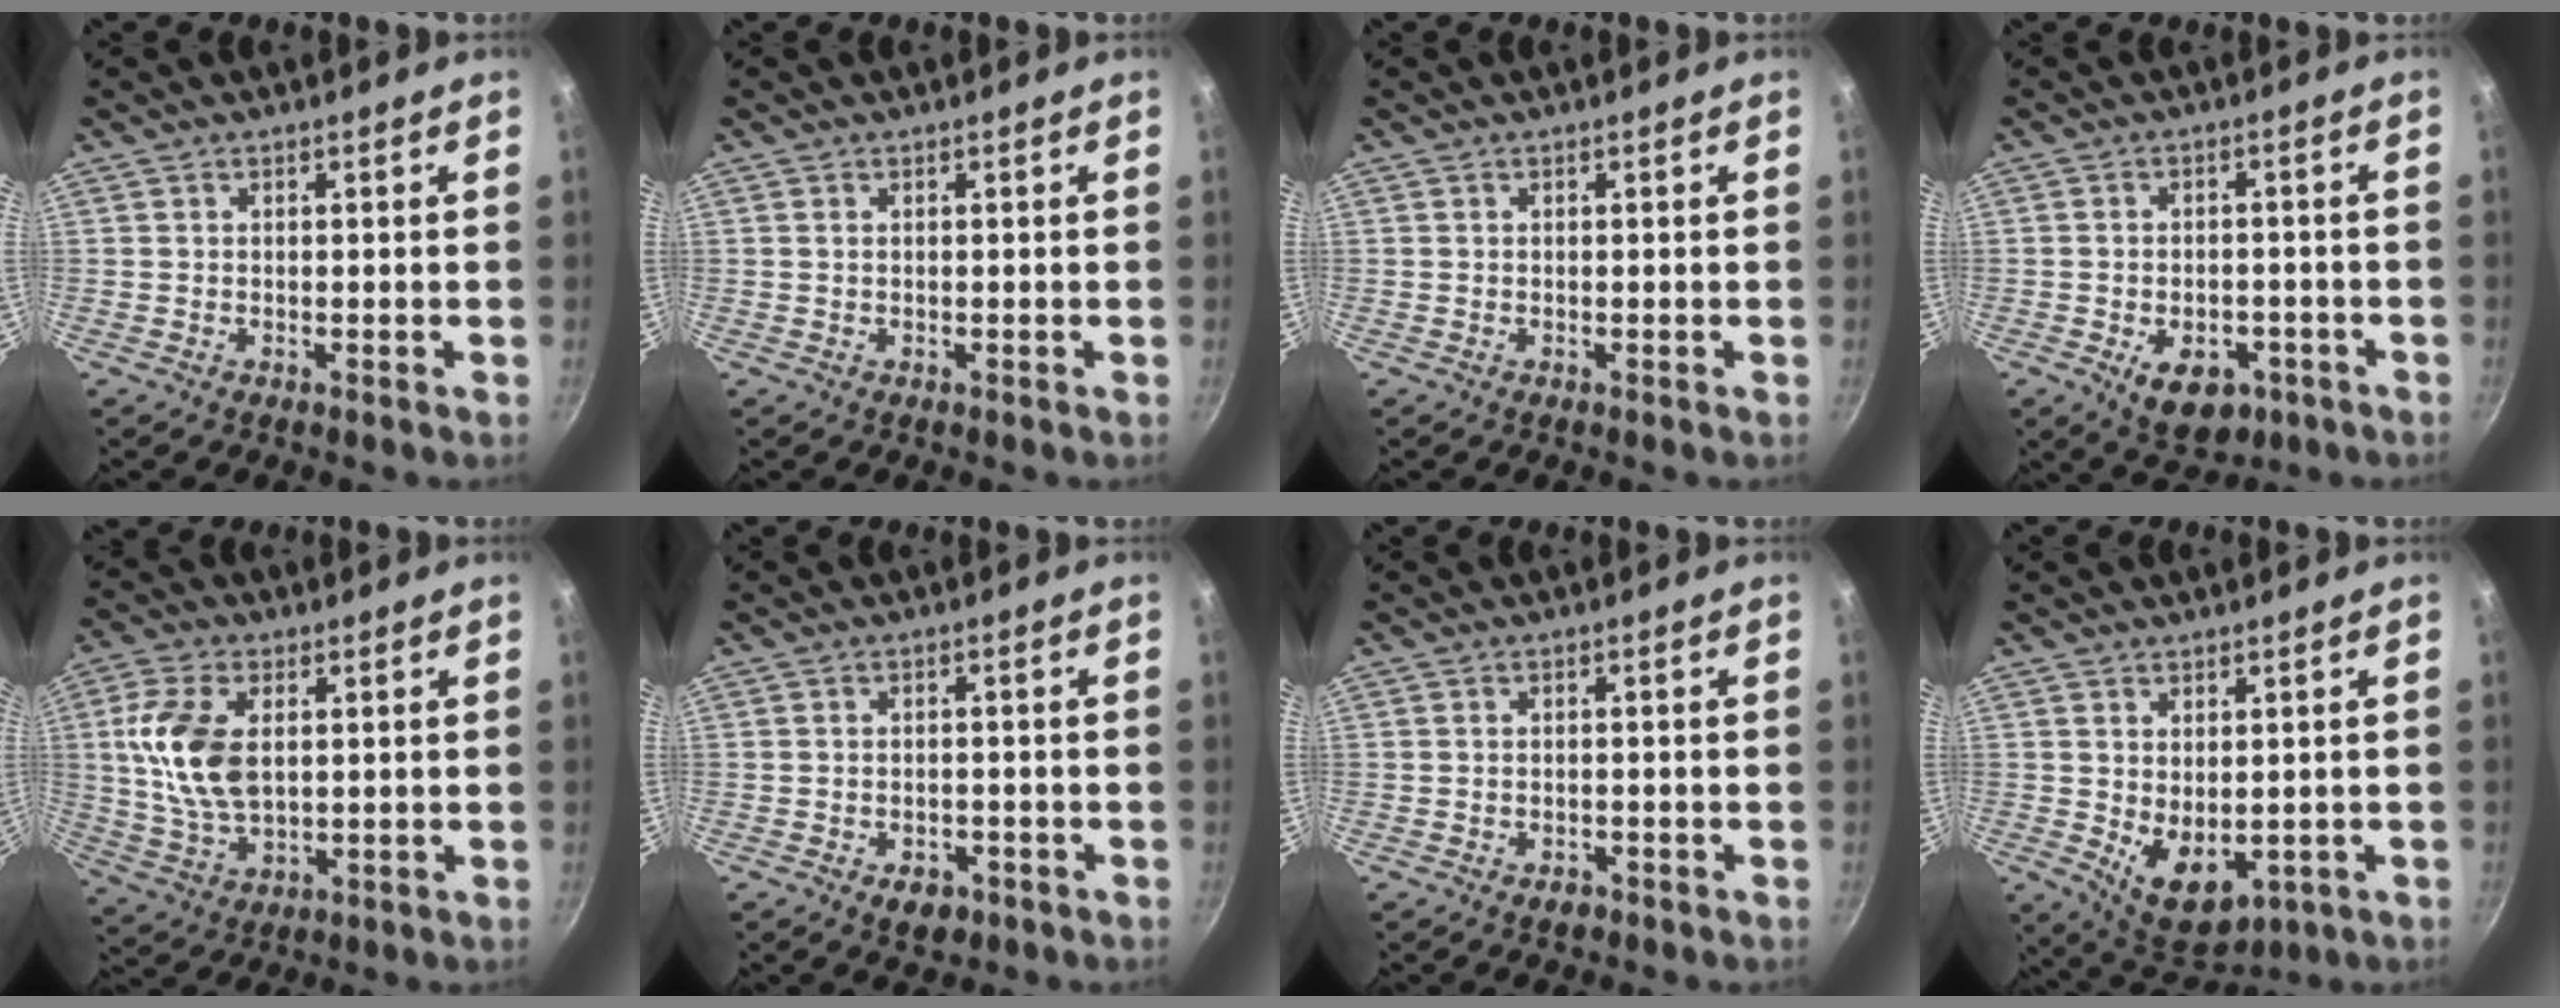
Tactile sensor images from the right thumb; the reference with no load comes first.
{"total": 0.0}
{"total": 0.0}
{"total": 9.3, "force": [-3.9, 6.0, 6.0], "torque": [-0.059, 0.013, -0.044]}
{"total": 12.7, "force": [2.0, 7.5, 10.1], "torque": [-0.191, -0.007, 0.040]}
{"total": 4.1, "force": [-2.1, 2.6, 2.3], "torque": [-0.028, 0.016, -0.021]}
{"total": 1.9, "force": [-1.2, 1.0, 1.0], "torque": [-0.015, 0.009, -0.014]}
{"total": 8.8, "force": [-0.7, 5.6, 6.8], "torque": [-0.080, -0.019, 0.011]}